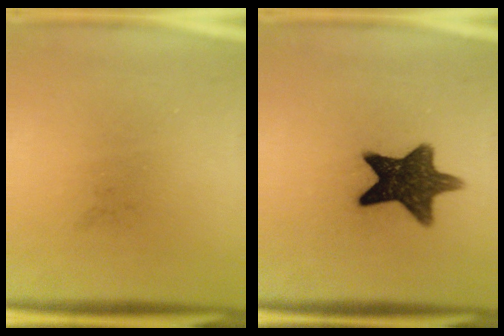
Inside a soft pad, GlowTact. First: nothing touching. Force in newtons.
{"total": 12.2}